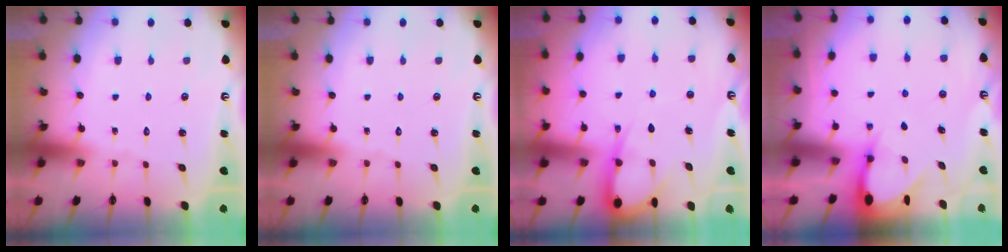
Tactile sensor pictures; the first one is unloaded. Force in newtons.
{"total": 0.0}
{"total": 7.9, "press": 7.9, "slide": 0.9}
{"total": 3.9, "press": 3.9, "slide": 0.2}